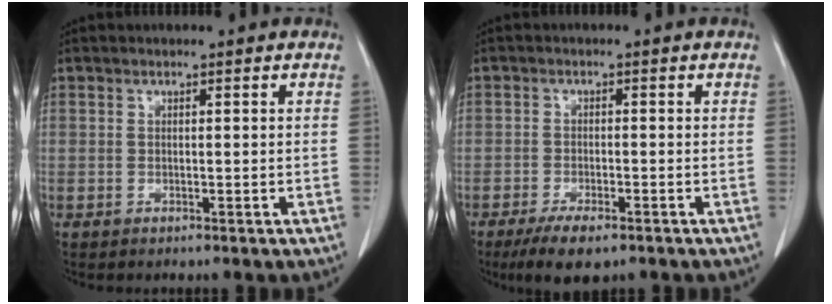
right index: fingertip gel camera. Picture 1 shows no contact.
{"total": 5.8, "force": [-4.0, 1.7, 3.8], "torque": [-0.066, -0.010, -0.065]}